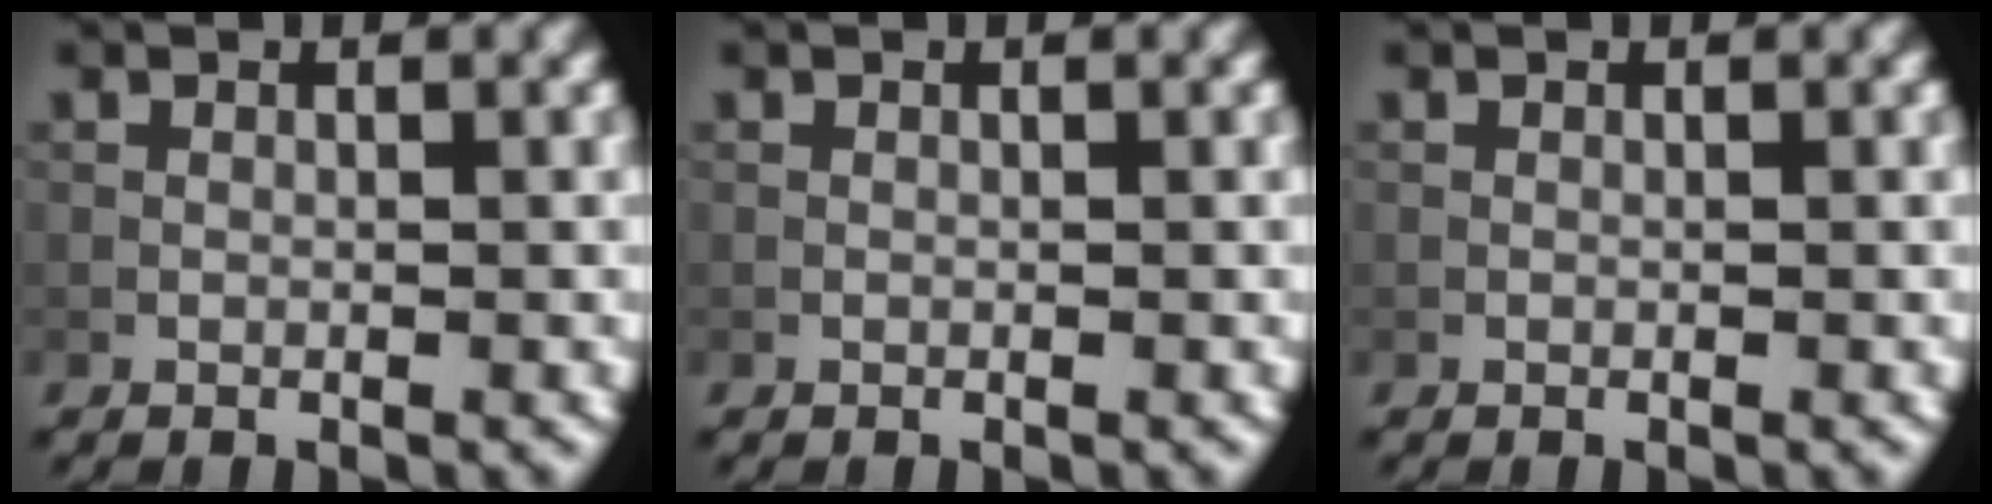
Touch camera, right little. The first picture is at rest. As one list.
[{"total": 0.0}, {"total": 0.0}]